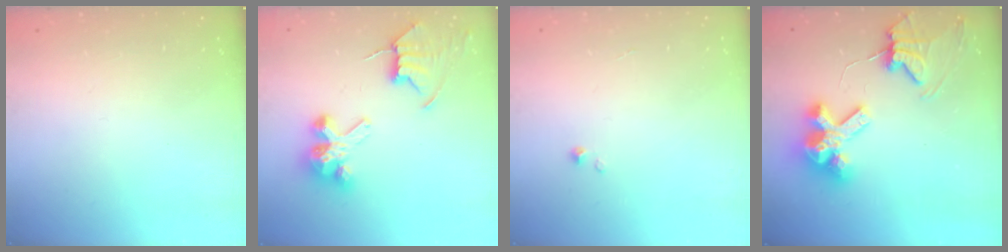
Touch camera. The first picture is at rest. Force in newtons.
{"total": 9.4, "press": 9.4, "slide": 0.7}
{"total": 0.0}
{"total": 11.7, "press": 11.6, "slide": 1.3}